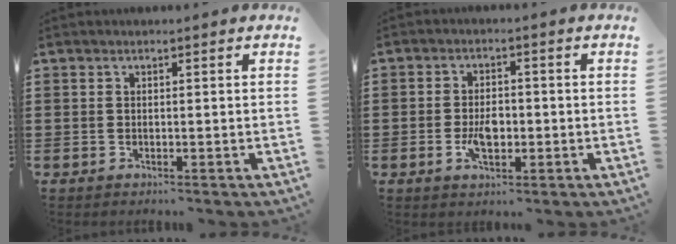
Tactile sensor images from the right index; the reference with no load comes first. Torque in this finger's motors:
{"motor_torque": [2.14, 0.00, 0.10, 0.01]}